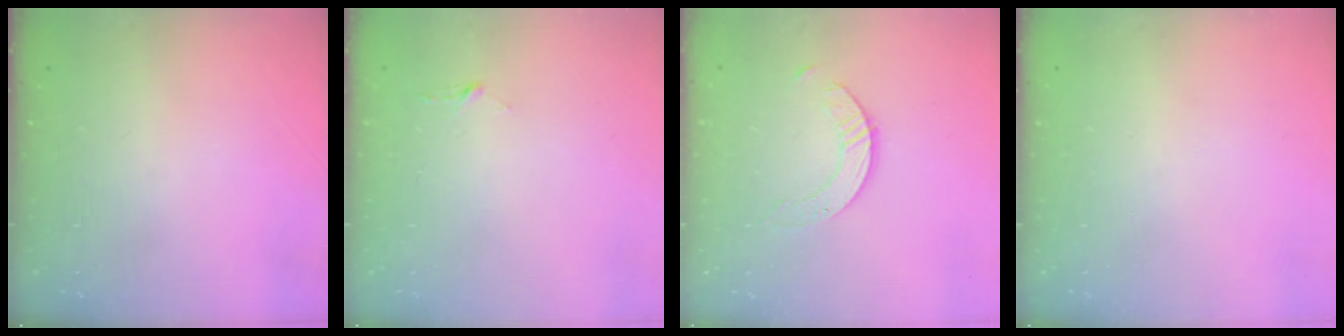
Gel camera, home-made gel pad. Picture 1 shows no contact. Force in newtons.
{"total": 2.9, "press": 2.9, "slide": 0.3}
{"total": 2.6, "press": 2.6, "slide": 0.3}
{"total": 0.0}